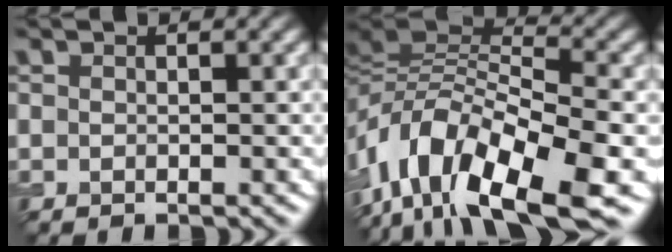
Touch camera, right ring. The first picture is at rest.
{"total": 12.8, "force": [-6.6, 5.6, 9.5], "torque": [-0.179, 0.006, -0.125]}